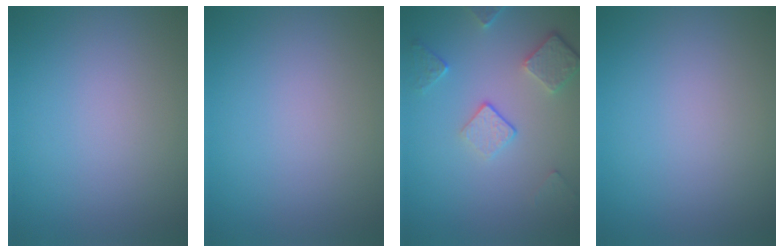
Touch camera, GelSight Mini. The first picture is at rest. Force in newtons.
{"total": 0.0}
{"total": 3.7, "press": 2.9, "slide": 2.4}
{"total": 0.0}